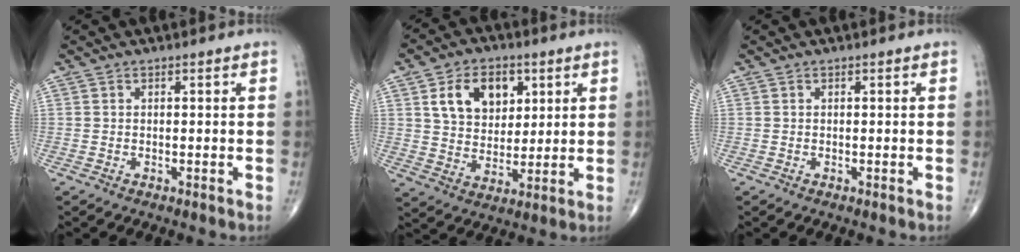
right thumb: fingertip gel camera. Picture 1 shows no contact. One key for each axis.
{"total": 12.0, "fx": 4.6, "fy": 8.3, "fz": 7.4, "tx": -0.083, "ty": -0.015, "tz": 0.085}
{"total": 0.0}